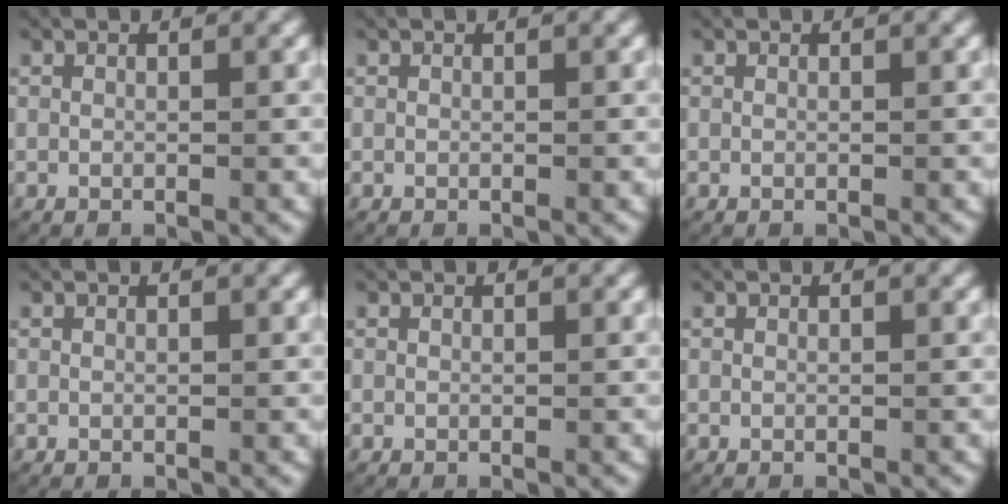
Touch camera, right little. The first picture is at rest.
{"total": 0.0}
{"total": 0.0}
{"total": 0.0}
{"total": 0.0}
{"total": 0.0}